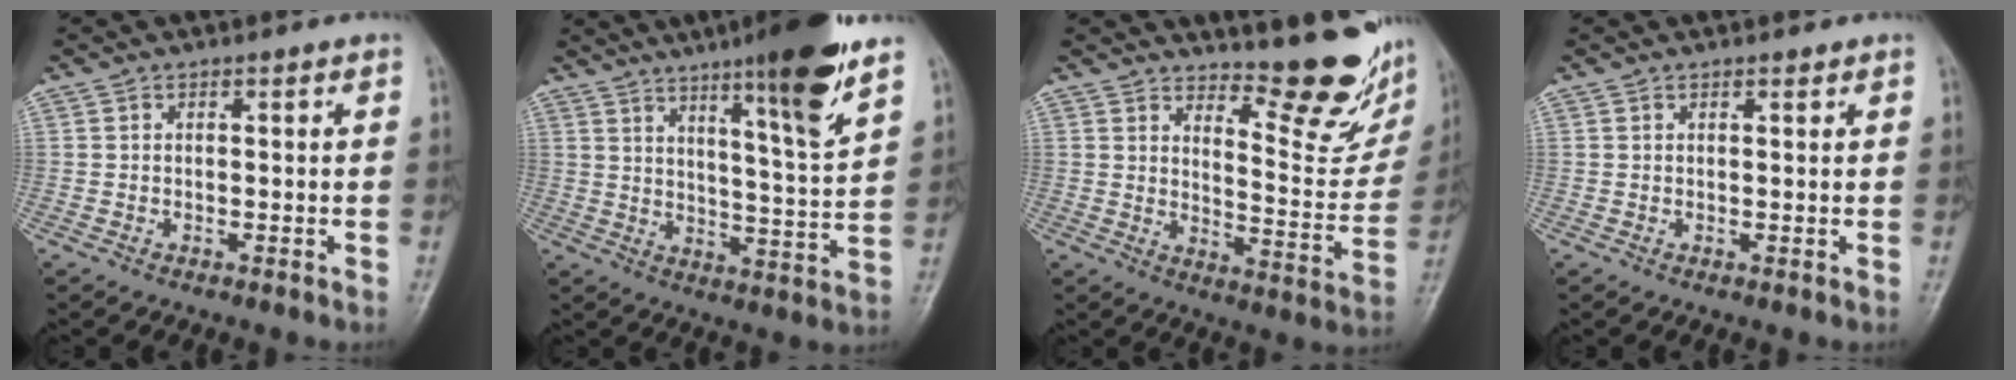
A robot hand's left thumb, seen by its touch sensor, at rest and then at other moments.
{"total": 15.3, "force": [9.6, 1.3, 11.8], "torque": [-0.169, -0.057, 0.148]}
{"total": 14.6, "force": [11.9, 3.9, 7.4], "torque": [-0.065, -0.112, 0.161]}
{"total": 0.7, "force": [0.6, 0.2, 0.2], "torque": [-0.006, -0.006, 0.010]}